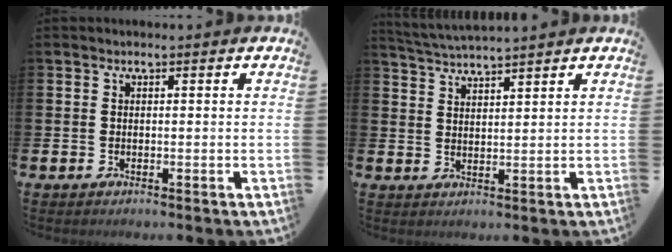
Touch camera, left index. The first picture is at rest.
{"total": 3.4, "force": [3.4, -0.5, 0.1], "torque": [-0.016, -0.015, 0.062]}